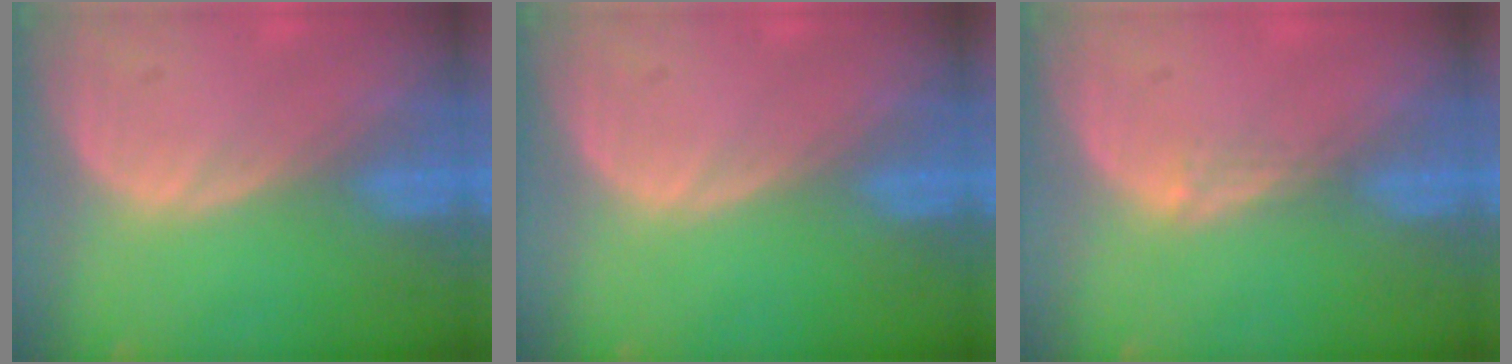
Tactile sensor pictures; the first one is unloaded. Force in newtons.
{"total": 0.0}
{"total": 1.5, "press": 1.0, "slide": 1.0}